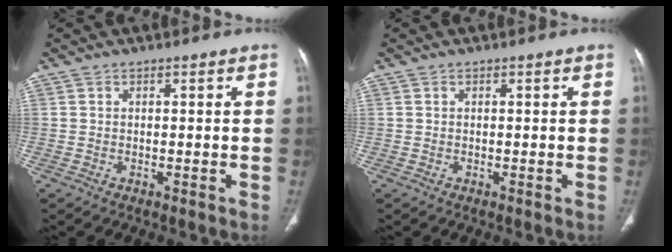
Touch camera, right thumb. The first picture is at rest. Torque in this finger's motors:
{"motor_torque": [-0.01, -0.17, -0.17, -0.12, 0.02]}